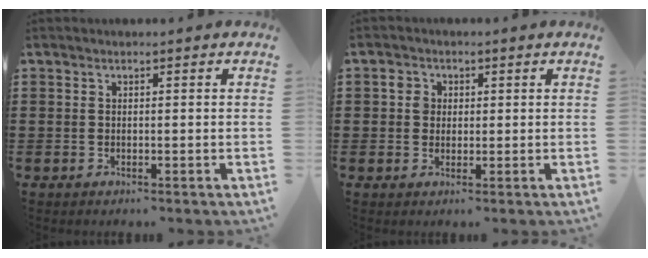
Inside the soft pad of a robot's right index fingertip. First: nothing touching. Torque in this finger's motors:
{"motor_torque": [0.01, -0.01, 0.00, 0.01]}